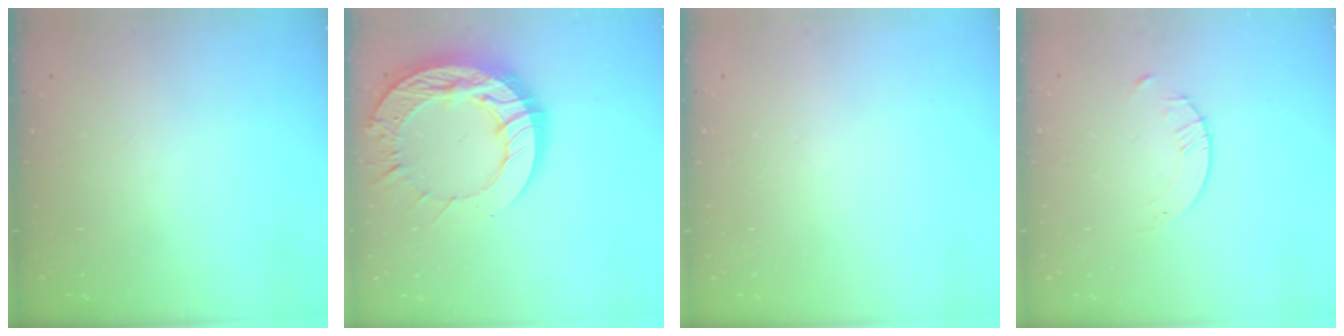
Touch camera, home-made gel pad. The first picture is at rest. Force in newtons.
{"total": 20.5, "press": 20.4, "slide": 1.7}
{"total": 0.0}
{"total": 2.1, "press": 2.1, "slide": 0.3}